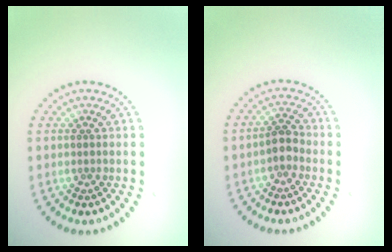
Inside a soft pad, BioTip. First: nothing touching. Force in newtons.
{"total": 1.6, "press": 1.5, "slide": 0.8}